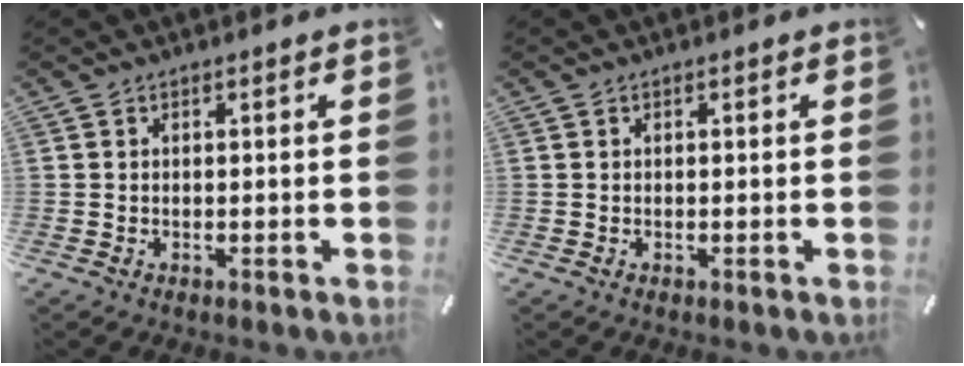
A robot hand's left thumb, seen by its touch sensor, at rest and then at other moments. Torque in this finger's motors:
{"motor_torque": [0.05, 0.10, -0.04, -0.09, 0.00]}